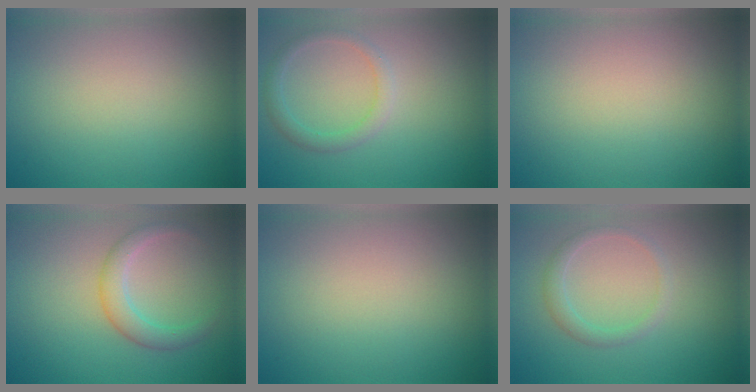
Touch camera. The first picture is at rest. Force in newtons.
{"total": 1.8, "press": 1.8, "slide": 0.1}
{"total": 0.0}
{"total": 2.6, "press": 2.6, "slide": 0.2}
{"total": 0.0}
{"total": 1.5, "press": 1.5, "slide": 0.1}